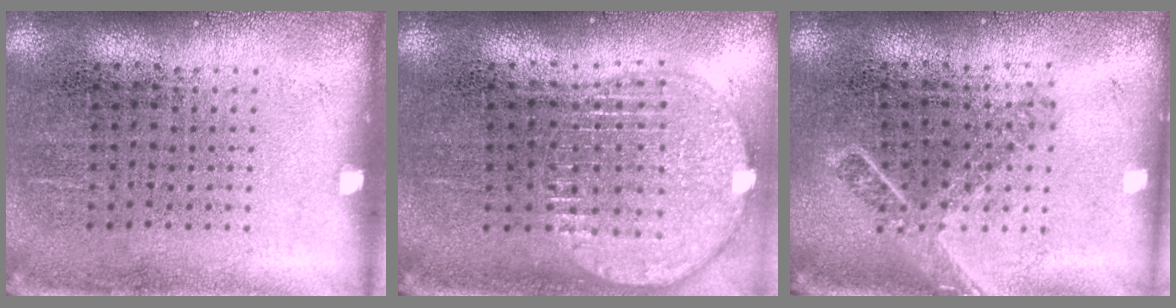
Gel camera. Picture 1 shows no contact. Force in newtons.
{"total": 1.9, "press": 1.6, "slide": 1.0}
{"total": 1.7, "press": 1.3, "slide": 1.1}